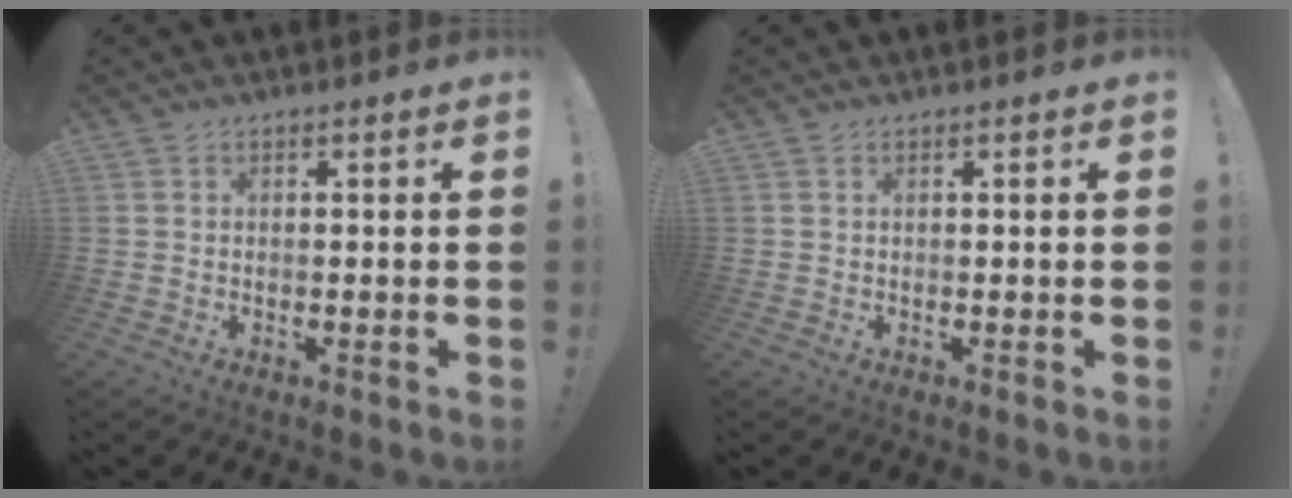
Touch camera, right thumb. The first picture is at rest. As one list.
[{"total": 0.0}]